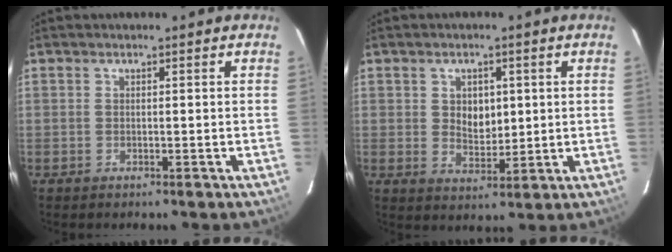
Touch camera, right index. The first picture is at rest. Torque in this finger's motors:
{"motor_torque": [0.05, 0.08, 0.06, 0.01]}